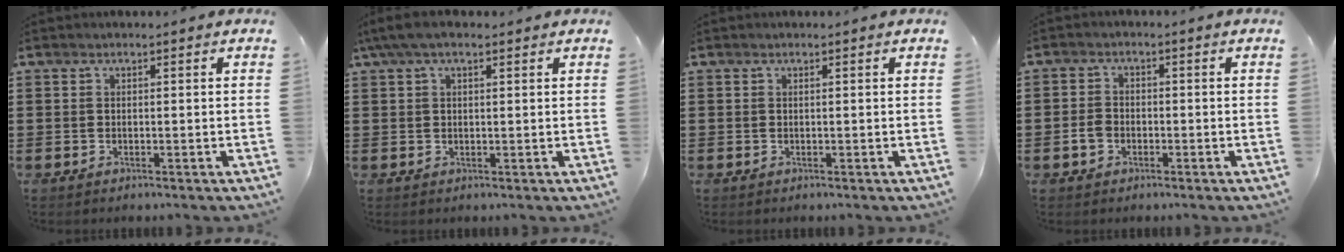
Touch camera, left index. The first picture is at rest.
{"total": 3.4, "force": [1.7, 1.4, 2.6], "torque": [-0.055, 0.010, 0.031]}
{"total": 0.0}
{"total": 2.8, "force": [-1.0, 2.1, 1.5], "torque": [-0.038, 0.000, -0.021]}